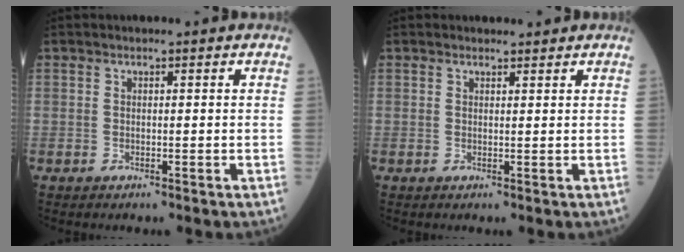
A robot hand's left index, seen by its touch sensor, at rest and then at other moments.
{"total": 1.2, "force": [1.1, 0.2, 0.1], "torque": [-0.010, 0.000, 0.019]}